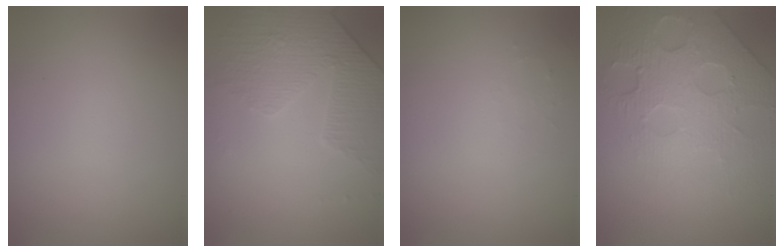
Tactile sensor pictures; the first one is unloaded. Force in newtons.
{"total": 4.7, "press": 3.3, "slide": 3.4}
{"total": 0.8, "press": 0.8, "slide": 0.3}
{"total": 5.2, "press": 4.6, "slide": 2.3}